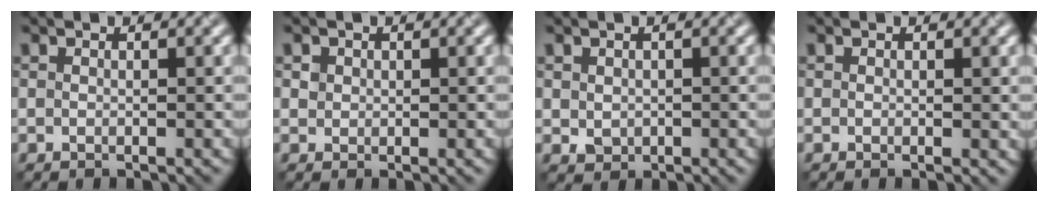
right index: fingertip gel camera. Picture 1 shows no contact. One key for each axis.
{"total": 0.7, "fx": 0.2, "fy": 0.7, "fz": 0.0, "tx": 0.002, "ty": -0.007, "tz": 0.006}
{"total": 1.2, "fx": 0.0, "fy": 1.1, "fz": 0.6, "tx": -0.008, "ty": -0.006, "tz": 0.005}
{"total": 0.6, "fx": 0.1, "fy": 0.1, "fz": 0.6, "tx": -0.007, "ty": -0.002, "tz": 0.002}